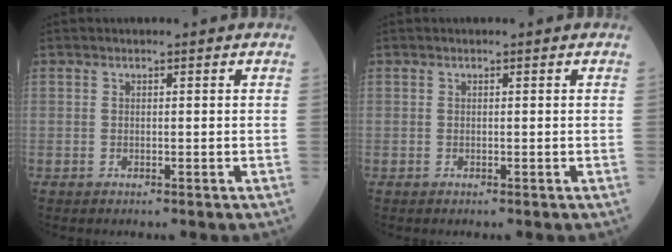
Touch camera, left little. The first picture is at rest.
{"total": 0.0}